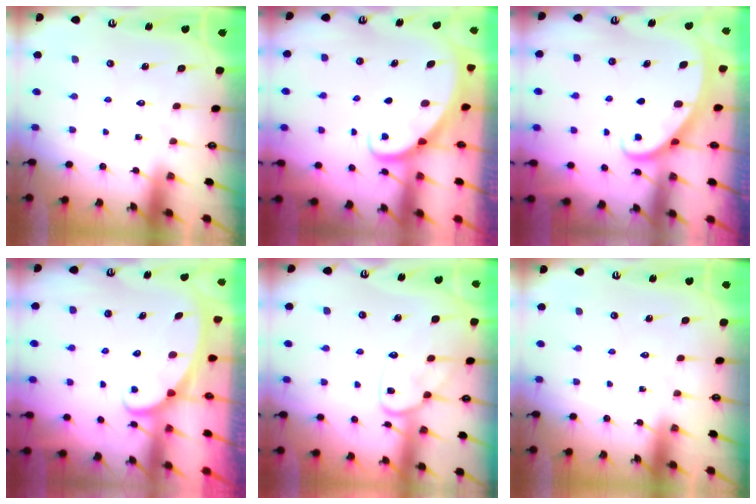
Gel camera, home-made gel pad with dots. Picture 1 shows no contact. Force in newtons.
{"total": 2.1, "press": 2.1, "slide": 0.3}
{"total": 2.2, "press": 2.2, "slide": 0.2}
{"total": 2.3, "press": 2.3, "slide": 0.4}
{"total": 12.4, "press": 12.3, "slide": 1.1}
{"total": 0.0}